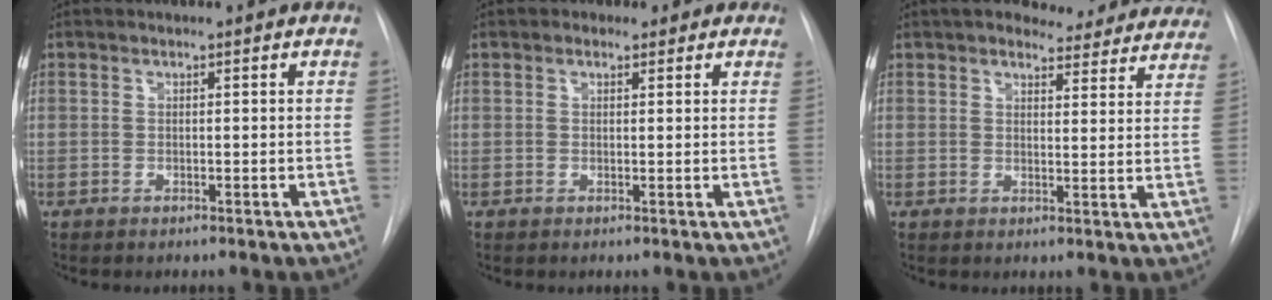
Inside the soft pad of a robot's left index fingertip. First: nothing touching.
{"total": 1.8, "force": [1.0, 1.4, 0.5], "torque": [-0.006, 0.007, 0.009]}
{"total": 16.9, "force": [15.1, 5.3, 5.6], "torque": [-0.060, -0.002, 0.167]}